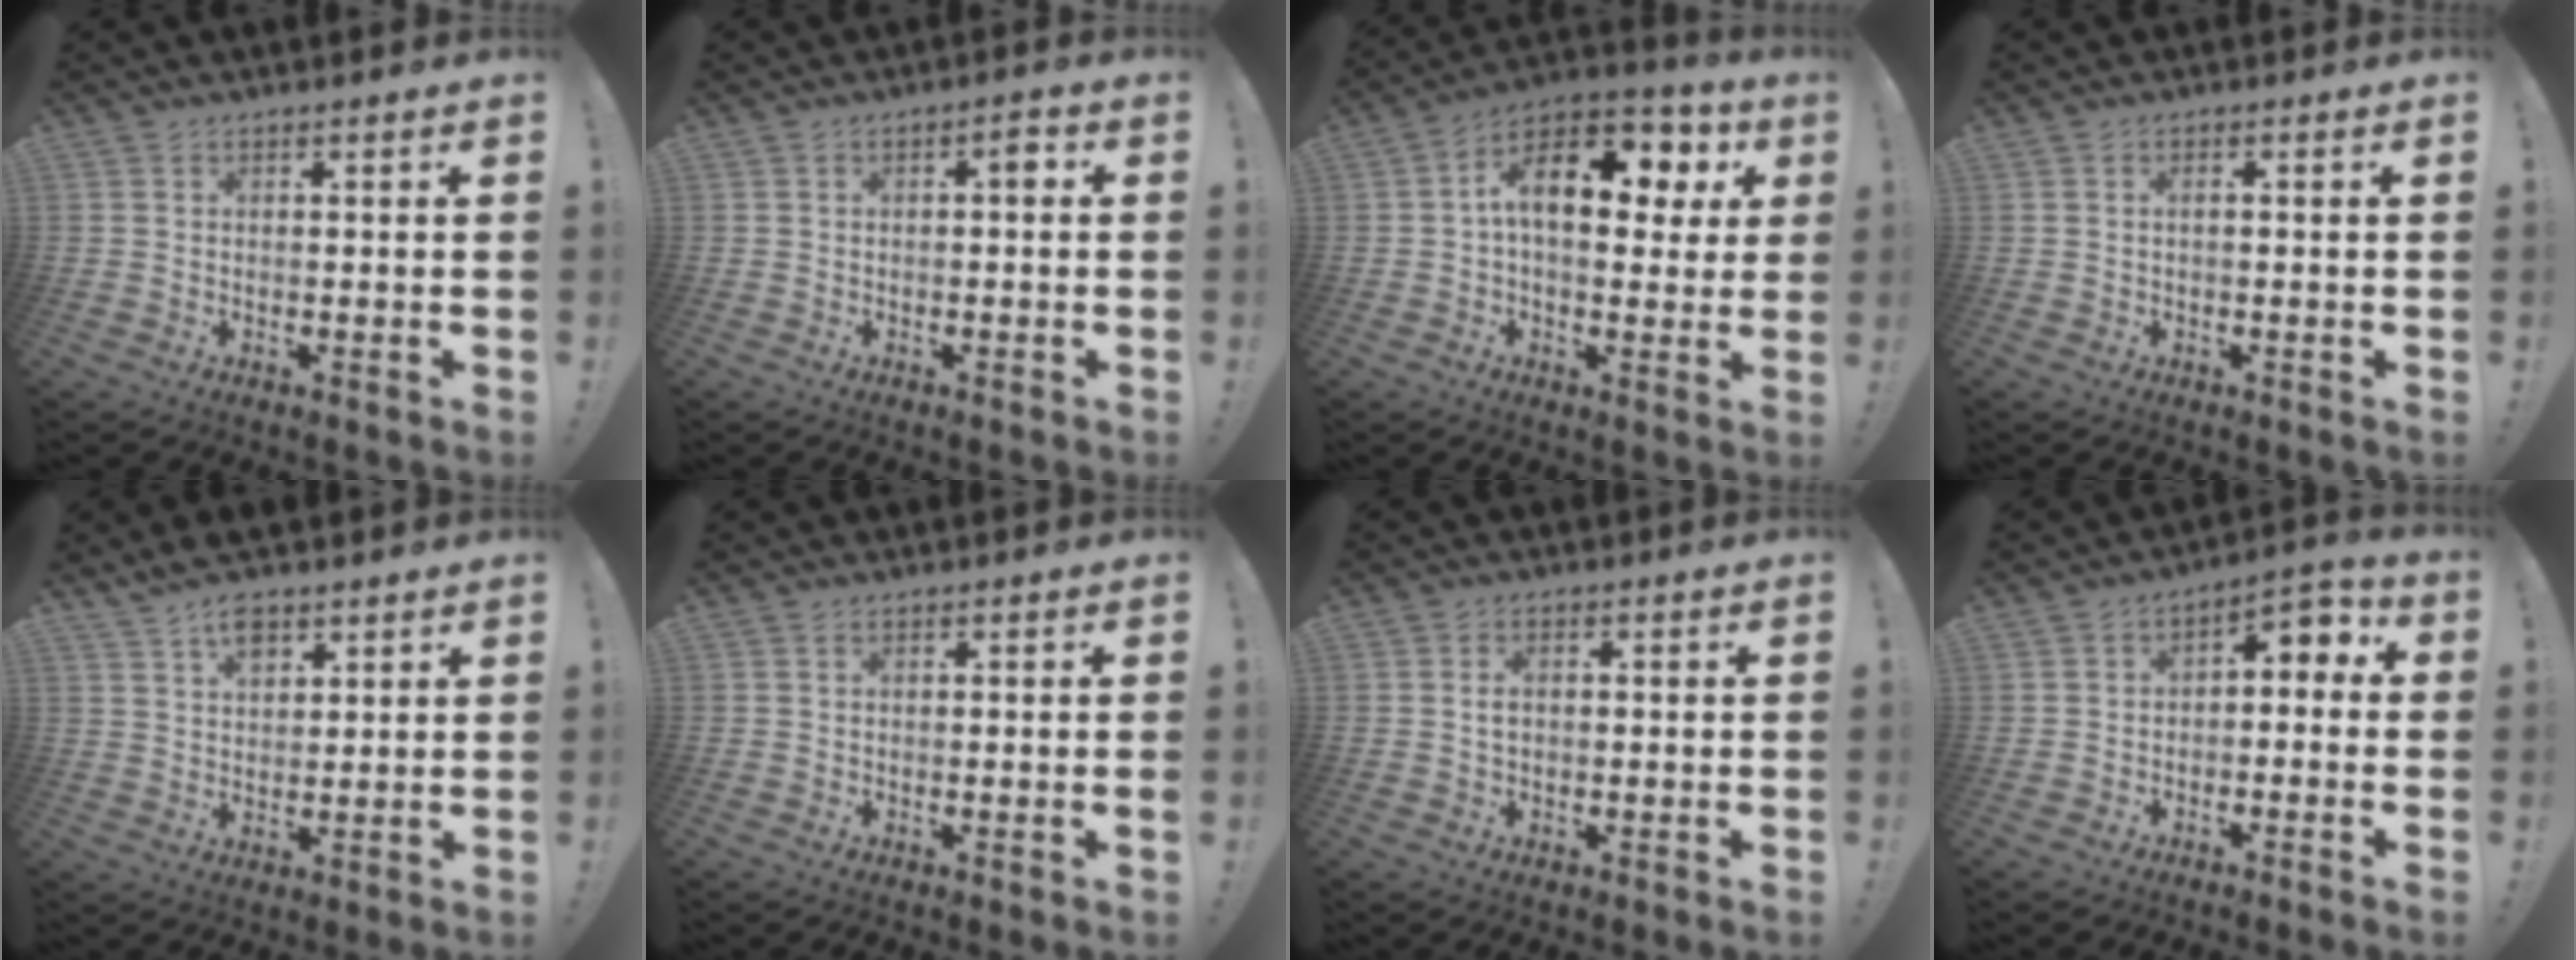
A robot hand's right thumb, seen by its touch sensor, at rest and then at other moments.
{"total": 2.1, "force": [-0.4, 0.8, 2.0], "torque": [-0.035, 0.009, -0.011]}
{"total": 15.8, "force": [4.0, 8.9, 12.4], "torque": [-0.188, 0.001, 0.069]}
{"total": 0.8, "force": [0.0, 0.1, 0.8], "torque": [-0.016, 0.001, -0.001]}
{"total": 7.0, "force": [4.8, 3.8, 3.4], "torque": [-0.057, -0.021, 0.088]}
{"total": 0.6, "force": [0.2, -0.3, 0.4], "torque": [-0.001, -0.003, 0.002]}
{"total": 1.6, "force": [0.1, 1.1, 1.3], "torque": [-0.017, 0.002, 0.000]}
{"total": 4.3, "force": [-1.7, 2.7, 2.8], "torque": [-0.026, 0.007, -0.034]}